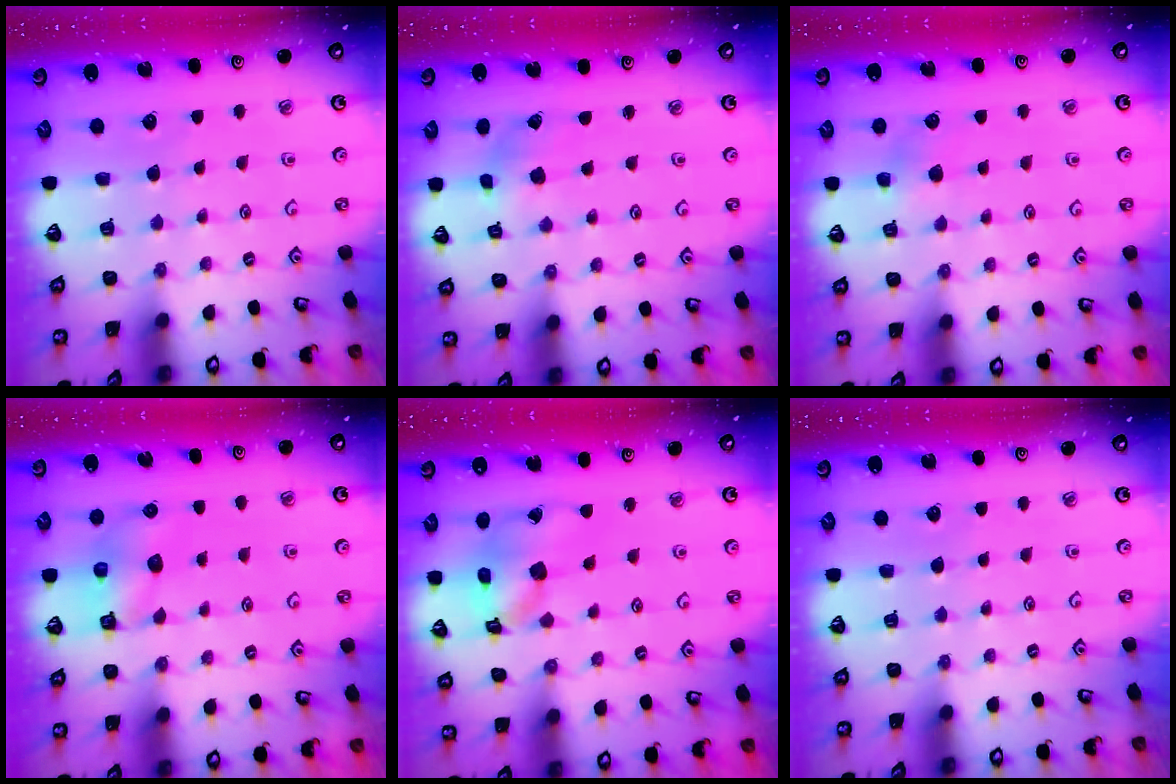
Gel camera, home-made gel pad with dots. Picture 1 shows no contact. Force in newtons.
{"total": 0.8, "press": 0.8, "slide": 0.2}
{"total": 3.8, "press": 3.7, "slide": 0.7}
{"total": 8.2, "press": 8.2, "slide": 0.2}
{"total": 13.4, "press": 13.3, "slide": 1.8}
{"total": 0.0}